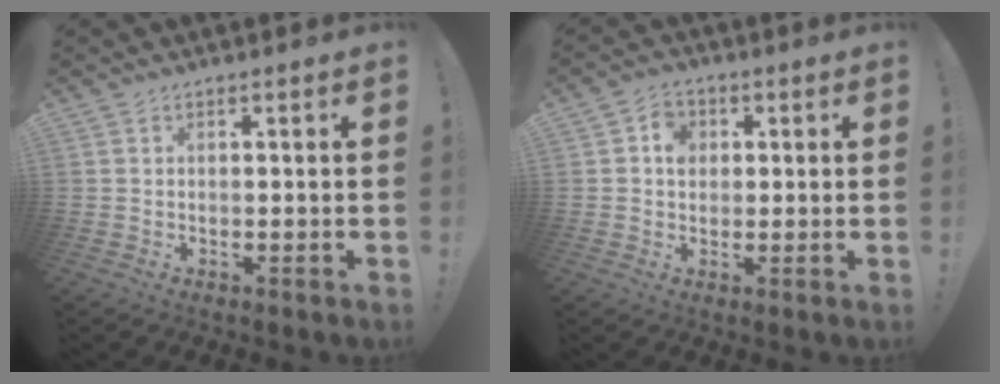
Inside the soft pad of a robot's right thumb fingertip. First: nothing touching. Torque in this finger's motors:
{"motor_torque": [0.07, 0.01, 0.04, 0.03, 0.04]}